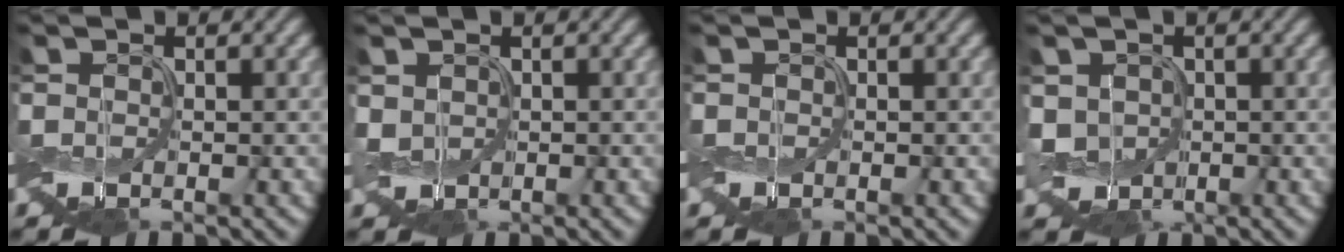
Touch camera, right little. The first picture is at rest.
{"total": 1.8, "force": [0.0, 1.5, 1.0], "torque": [-0.029, 0.003, -0.001]}
{"total": 0.0}
{"total": 3.2, "force": [-0.6, 2.7, 1.6], "torque": [-0.042, 0.000, -0.015]}